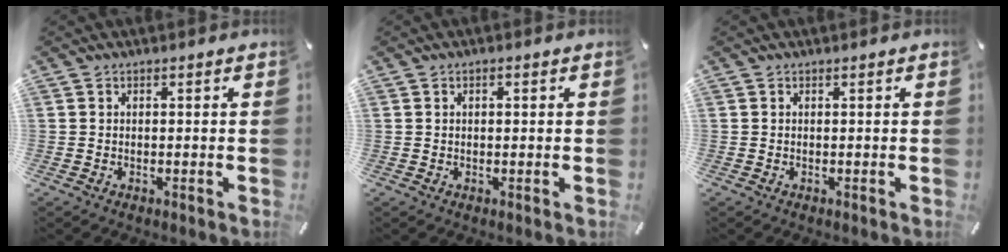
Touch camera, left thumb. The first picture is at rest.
{"total": 1.0, "force": [0.2, 0.6, 0.8], "torque": [-0.015, 0.005, 0.002]}
{"total": 0.0}